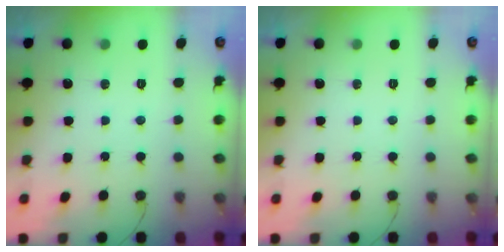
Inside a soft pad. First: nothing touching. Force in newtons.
{"total": 0.0}